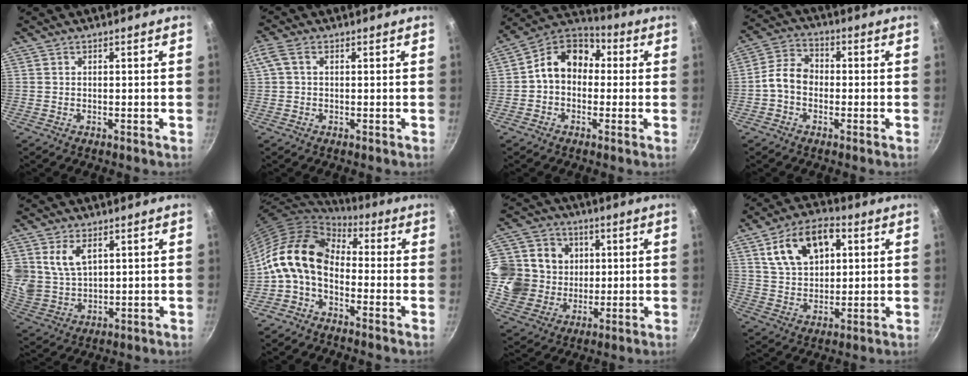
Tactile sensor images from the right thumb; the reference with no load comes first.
{"total": 3.9, "force": [1.0, 2.4, 2.9], "torque": [-0.064, 0.013, 0.017]}
{"total": 11.7, "force": [0.5, 9.1, 7.3], "torque": [-0.087, 0.039, -0.017]}
{"total": 6.5, "force": [-1.2, 4.9, 4.1], "torque": [-0.059, 0.027, -0.041]}
{"total": 8.8, "force": [3.7, 5.8, 5.4], "torque": [-0.092, -0.025, 0.082]}
{"total": 13.3, "force": [-1.2, 8.9, 9.8], "torque": [-0.166, 0.038, -0.044]}
{"total": 16.9, "force": [2.2, 15.2, 7.1], "torque": [-0.116, 0.001, 0.039]}
{"total": 14.5, "force": [5.1, 9.0, 10.1], "torque": [-0.146, 0.003, 0.087]}